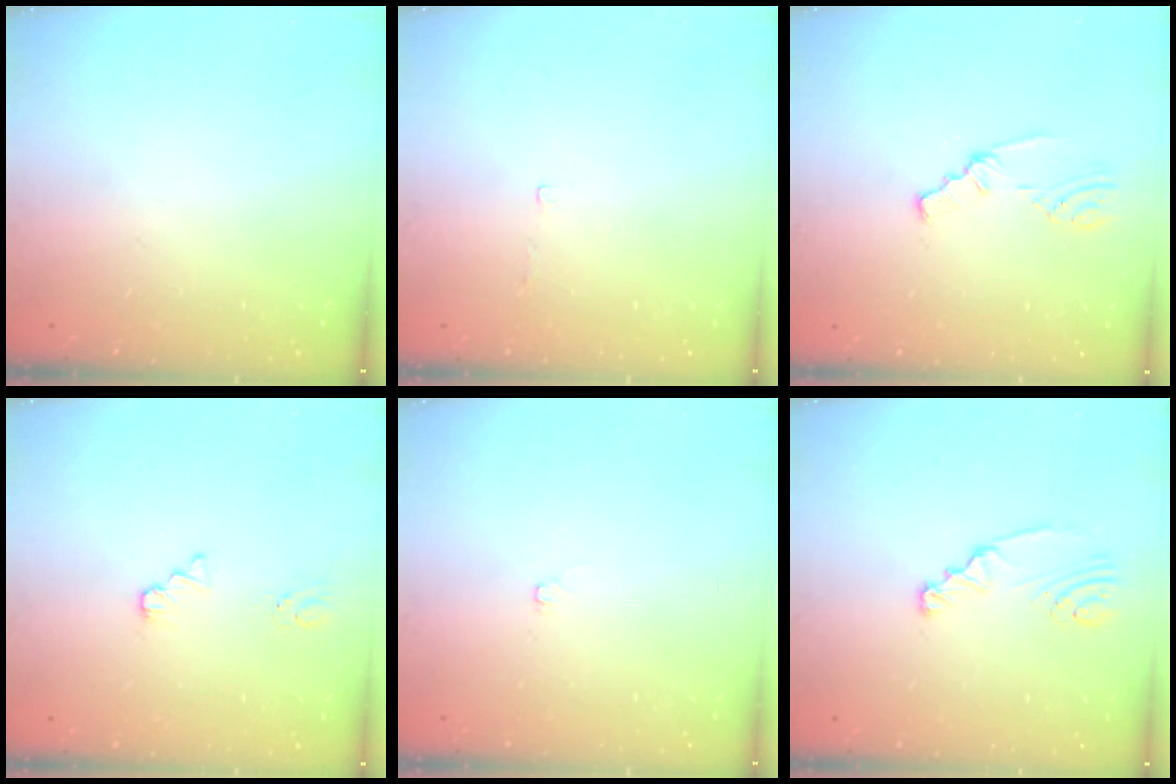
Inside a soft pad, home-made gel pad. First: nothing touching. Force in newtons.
{"total": 1.6, "press": 1.5, "slide": 0.3}
{"total": 1.6, "press": 1.5, "slide": 0.4}
{"total": 1.3, "press": 1.3, "slide": 0.2}
{"total": 2.6, "press": 2.6, "slide": 0.3}
{"total": 2.4, "press": 2.4, "slide": 0.3}